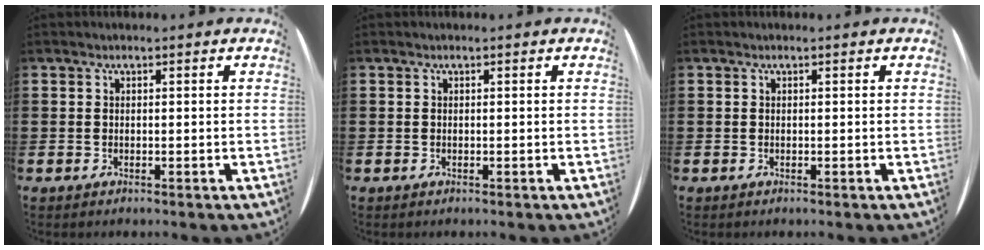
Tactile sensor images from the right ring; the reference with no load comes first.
{"total": 0.0}
{"total": 0.0}